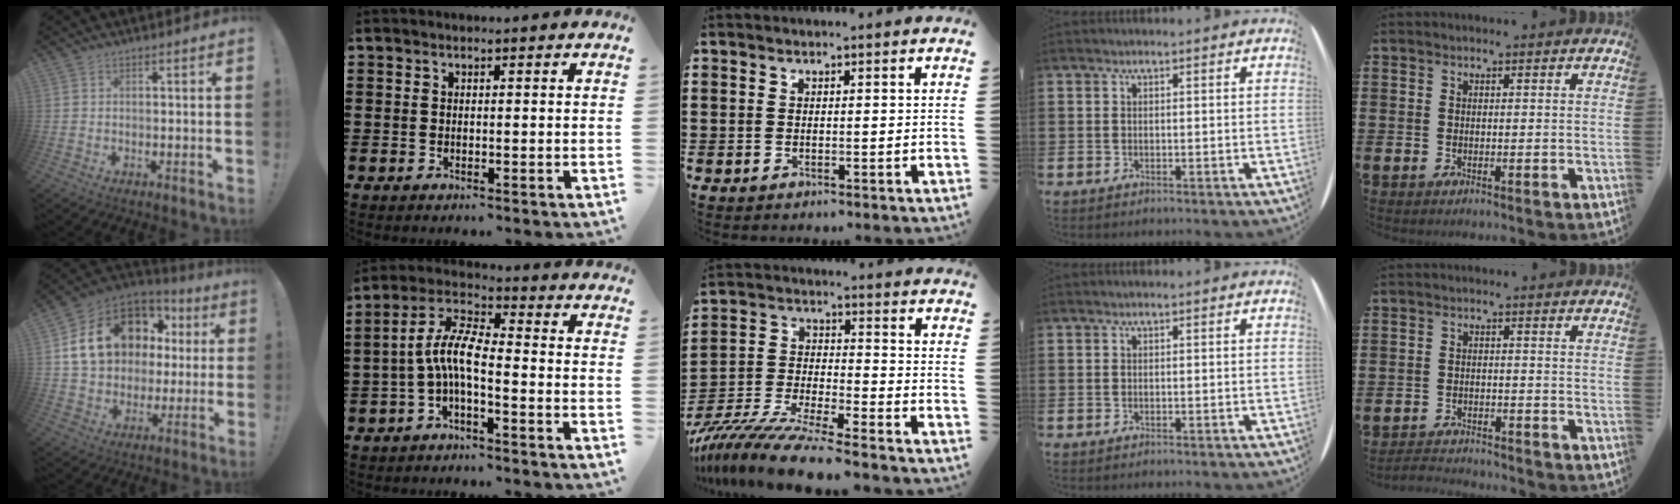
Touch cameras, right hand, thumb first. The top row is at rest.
{"thumb": {"total": 19.8, "force": [7.1, 14.2, 11.8], "torque": [-0.184, -0.027, 0.156]}, "index": {"total": 7.2, "force": [-2.0, 2.0, 6.6], "torque": [-0.154, -0.010, -0.046]}, "middle": {"total": 10.3, "force": [-9.6, -0.3, 3.8], "torque": [-0.077, 0.003, -0.189]}, "little": {"total": 2.2, "force": [-2.2, 0.0, -0.2], "torque": [-0.003, 0.002, -0.049]}}